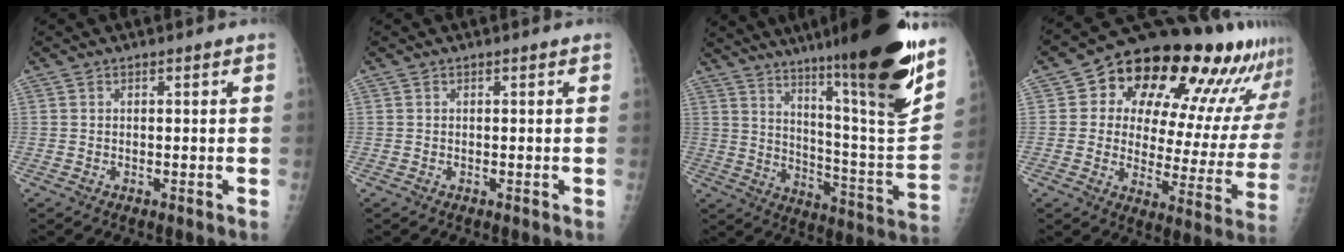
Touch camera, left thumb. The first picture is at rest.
{"total": 0.0}
{"total": 27.3, "force": [17.6, 2.8, 20.7], "torque": [-0.294, -0.087, 0.270]}
{"total": 25.8, "force": [15.1, 11.7, 17.4], "torque": [-0.203, -0.034, 0.206]}